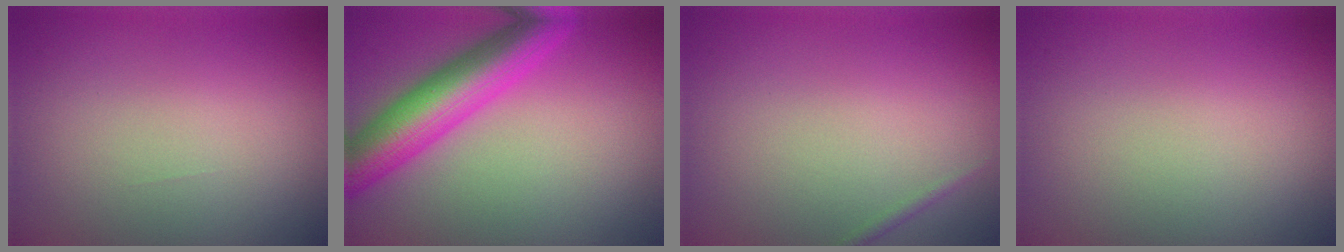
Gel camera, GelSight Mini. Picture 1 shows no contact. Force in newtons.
{"total": 7.1, "press": 7.1, "slide": 0.3}
{"total": 0.6, "press": 0.6, "slide": 0.0}
{"total": 0.0}